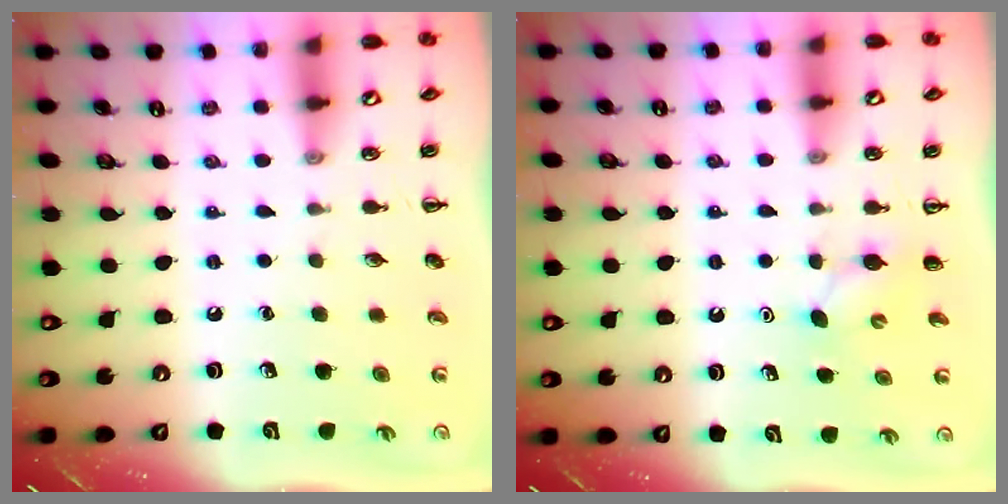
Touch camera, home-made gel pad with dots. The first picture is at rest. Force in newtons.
{"total": 3.5, "press": 3.3, "slide": 1.3}